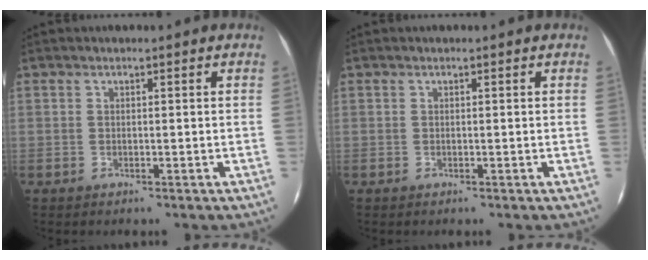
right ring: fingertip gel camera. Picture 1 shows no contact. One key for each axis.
{"total": 0.0}